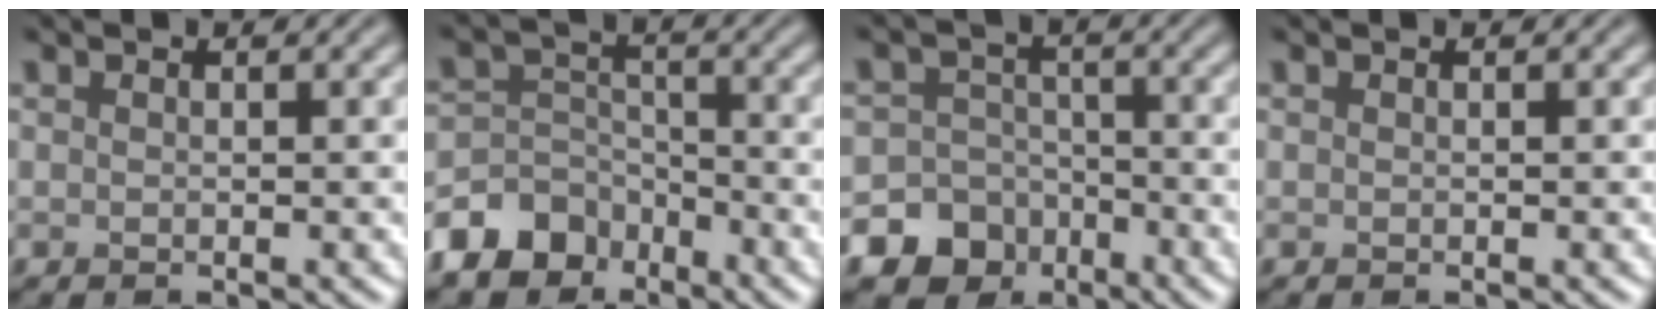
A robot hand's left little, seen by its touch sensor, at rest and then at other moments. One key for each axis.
{"total": 7.1, "fx": -5.1, "fy": 4.6, "fz": 1.8, "tx": -0.019, "ty": 0.000, "tz": -0.103}
{"total": 13.1, "fx": -7.2, "fy": 10.9, "fz": 1.6, "tx": -0.037, "ty": -0.058, "tz": -0.131}
{"total": 0.0}